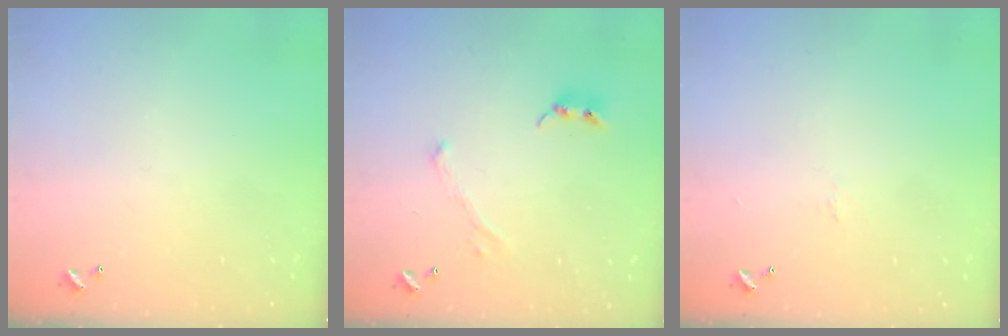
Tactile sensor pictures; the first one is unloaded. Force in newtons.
{"total": 1.8, "press": 1.6, "slide": 0.9}
{"total": 0.0}